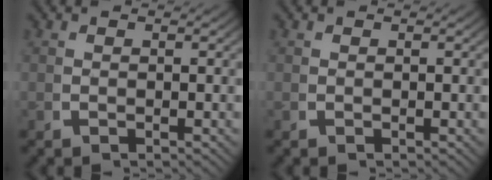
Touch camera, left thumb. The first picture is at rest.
{"total": 0.0}